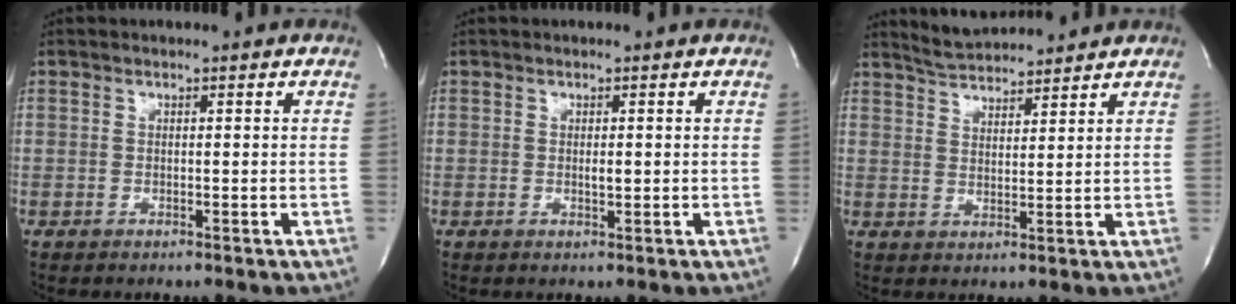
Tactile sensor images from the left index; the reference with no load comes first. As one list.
[{"total": 0.9, "force": [0.1, 0.3, 0.8], "torque": [-0.016, -0.002, 0.002]}, {"total": 6.6, "force": [6.4, 0.5, 1.3], "torque": [-0.033, 0.019, 0.112]}]